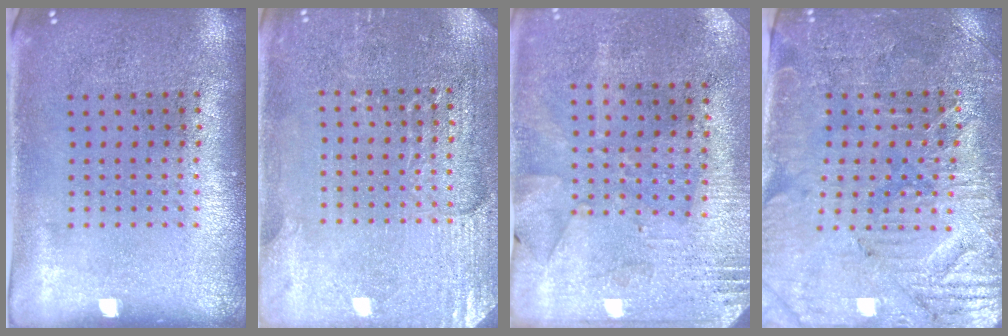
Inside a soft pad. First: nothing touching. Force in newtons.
{"total": 2.9, "press": 2.8, "slide": 0.2}
{"total": 2.7, "press": 2.2, "slide": 1.5}
{"total": 3.6, "press": 3.4, "slide": 1.2}